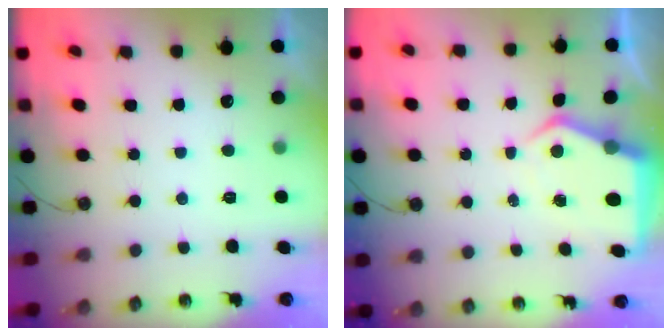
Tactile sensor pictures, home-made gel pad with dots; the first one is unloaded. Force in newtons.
{"total": 6.6, "press": 6.6, "slide": 0.6}